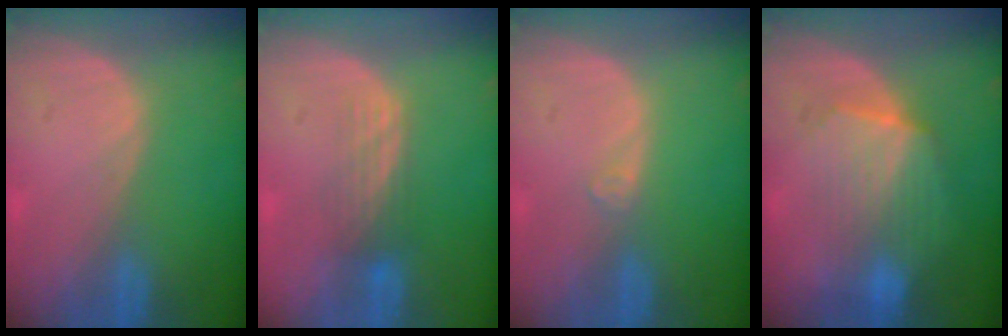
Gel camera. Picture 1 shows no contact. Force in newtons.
{"total": 3.5, "press": 3.1, "slide": 1.6}
{"total": 0.9, "press": 0.8, "slide": 0.2}
{"total": 7.0, "press": 6.8, "slide": 1.2}